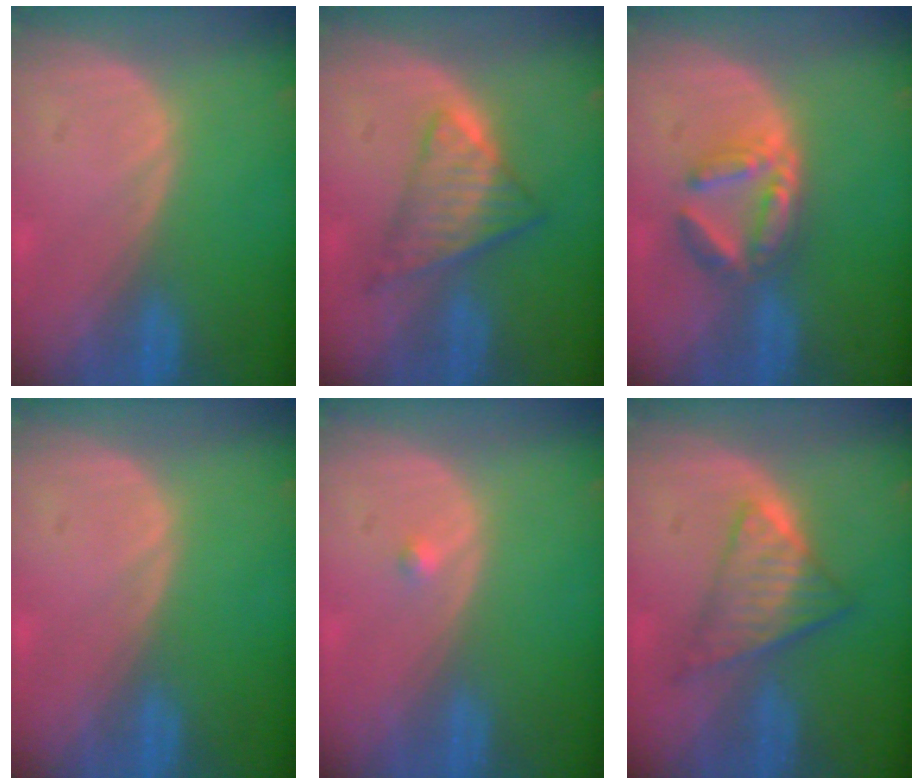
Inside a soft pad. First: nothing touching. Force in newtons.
{"total": 7.0, "press": 6.1, "slide": 3.5}
{"total": 5.8, "press": 5.5, "slide": 1.6}
{"total": 0.0}
{"total": 0.8, "press": 0.6, "slide": 0.4}
{"total": 6.9, "press": 6.1, "slide": 3.2}